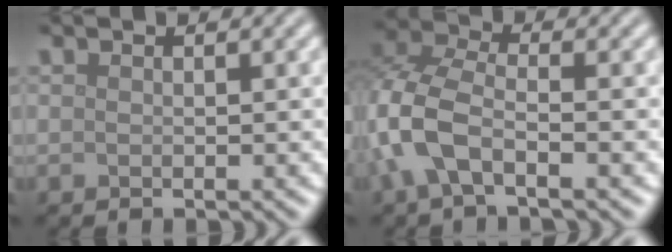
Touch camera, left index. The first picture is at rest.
{"total": 6.2, "force": [-2.1, 3.2, 4.9], "torque": [-0.125, 0.005, -0.055]}